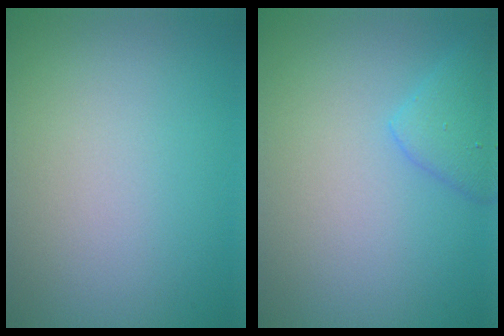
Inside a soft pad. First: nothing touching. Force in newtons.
{"total": 2.5, "press": 2.4, "slide": 0.3}